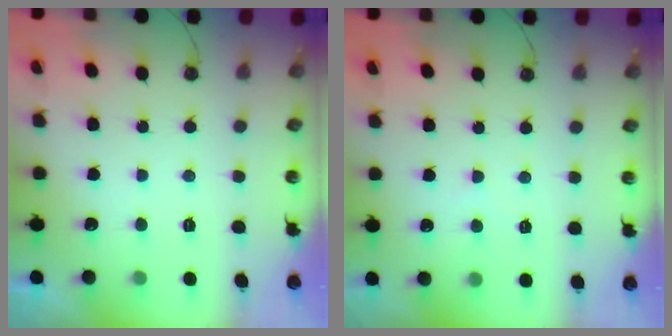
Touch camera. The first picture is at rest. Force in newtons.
{"total": 2.1, "press": 2.0, "slide": 0.4}